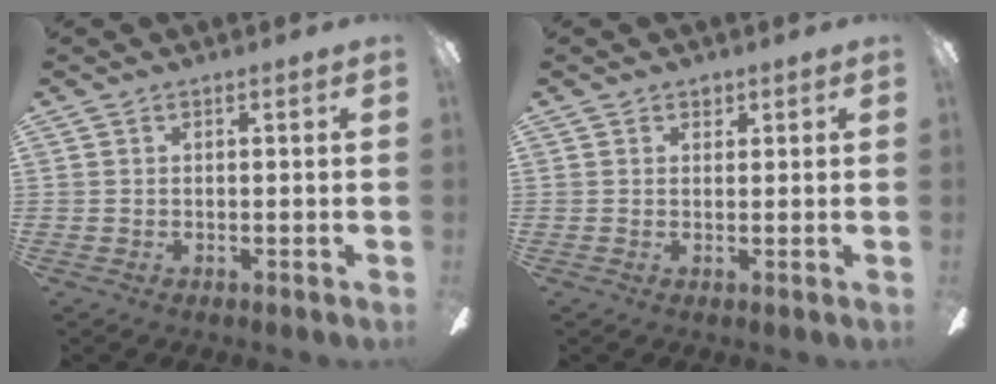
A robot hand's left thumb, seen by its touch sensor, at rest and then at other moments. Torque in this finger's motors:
{"motor_torque": [0.12, -0.02, 0.34, -0.10, 0.01]}